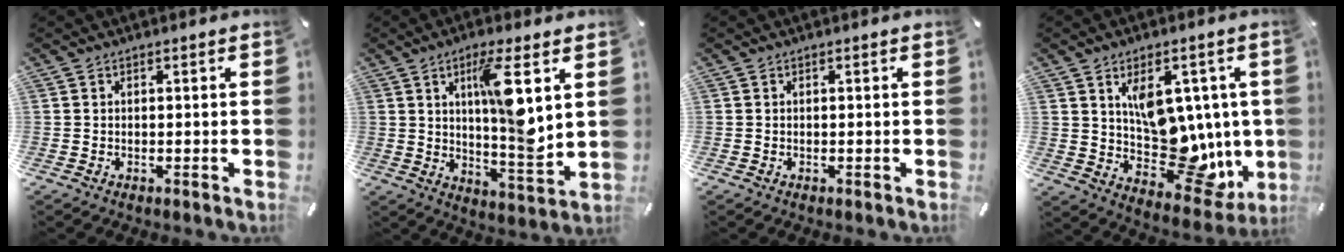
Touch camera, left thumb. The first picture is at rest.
{"total": 13.3, "force": [4.6, 3.4, 12.0], "torque": [-0.179, -0.027, 0.067]}
{"total": 0.0}
{"total": 15.7, "force": [3.2, 11.3, 10.4], "torque": [-0.124, -0.043, 0.073]}